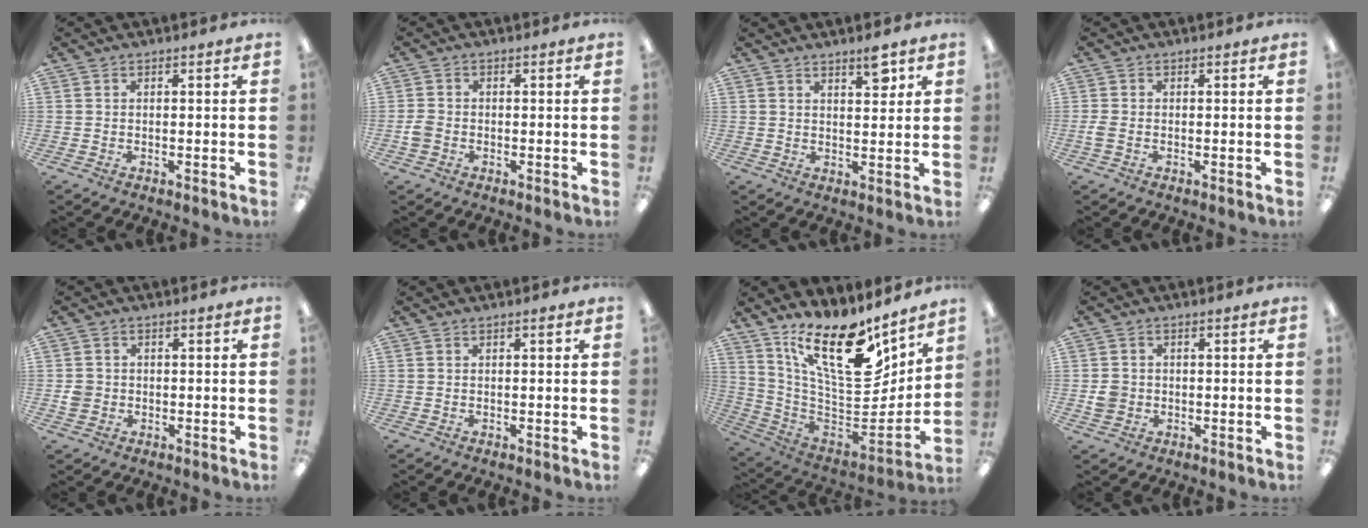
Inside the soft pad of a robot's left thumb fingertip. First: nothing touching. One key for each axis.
{"total": 2.5, "fx": -0.9, "fy": 2.0, "fz": 1.3, "tx": -0.021, "ty": 0.007, "tz": -0.016}
{"total": 5.1, "fx": 3.7, "fy": 1.7, "fz": 3.1, "tx": -0.030, "ty": -0.023, "tz": 0.057}
{"total": 1.8, "fx": -0.2, "fy": 1.1, "fz": 1.4, "tx": -0.026, "ty": 0.003, "tz": -0.003}
{"total": 2.7, "fx": -0.3, "fy": 2.6, "fz": 0.7, "tx": -0.005, "ty": 0.001, "tz": -0.008}
{"total": 0.8, "fx": 0.5, "fy": 0.2, "fz": 0.6, "tx": -0.011, "ty": 0.002, "tz": 0.008}
{"total": 22.6, "fx": 13.9, "fy": 9.1, "fz": 15.4, "tx": -0.237, "ty": -0.104, "tz": 0.245}
{"total": 3.2, "fx": -0.2, "fy": 3.0, "fz": 1.0, "tx": -0.011, "ty": 0.002, "tz": -0.006}